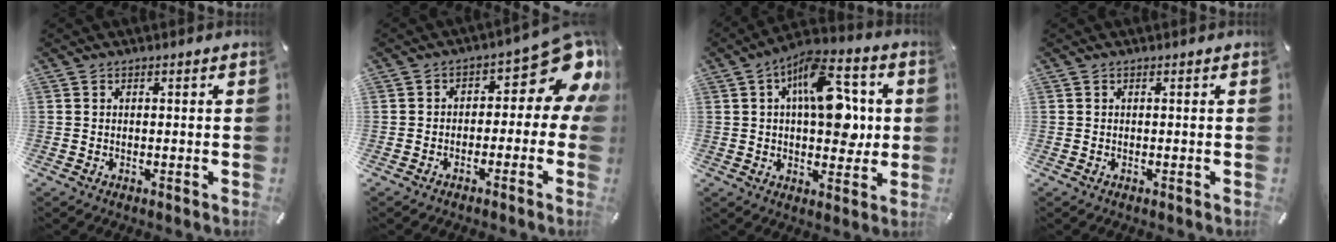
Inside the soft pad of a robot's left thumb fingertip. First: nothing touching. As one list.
[{"total": 11.4, "force": [3.7, 6.2, 8.8], "torque": [-0.100, -0.036, 0.058]}, {"total": 15.6, "force": [3.6, 8.5, 12.6], "torque": [-0.176, -0.002, 0.062]}, {"total": 0.0}]